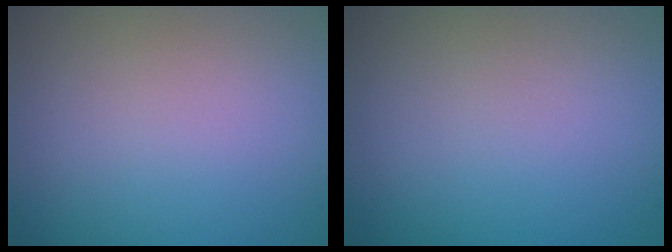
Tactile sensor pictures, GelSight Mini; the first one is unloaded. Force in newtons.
{"total": 0.0}